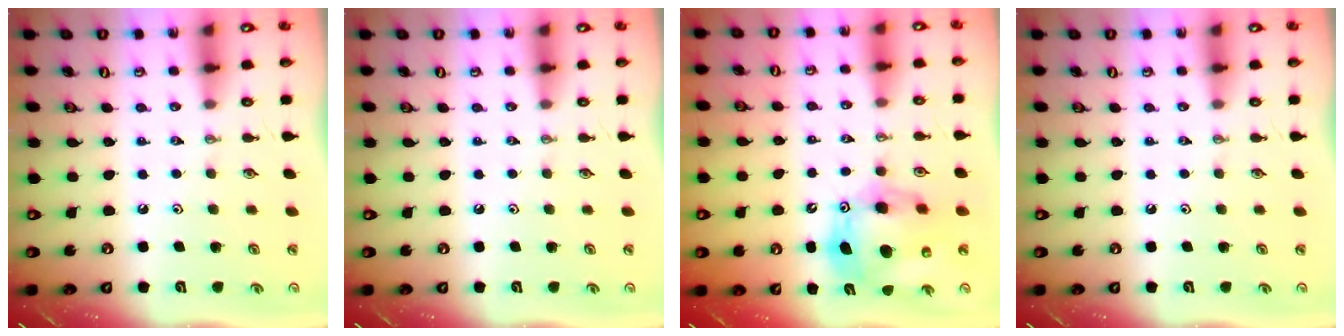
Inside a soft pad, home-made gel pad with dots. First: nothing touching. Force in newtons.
{"total": 0.0}
{"total": 14.1, "press": 14.0, "slide": 1.8}
{"total": 0.0}